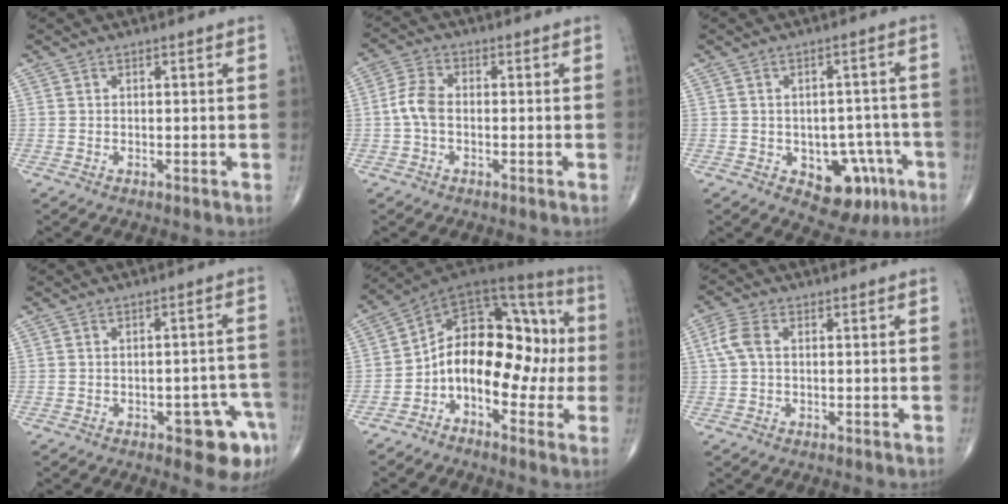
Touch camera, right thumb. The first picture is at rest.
{"total": 4.8, "force": [-0.7, 2.9, 3.7], "torque": [-0.077, 0.015, -0.020]}
{"total": 10.4, "force": [-4.3, 6.7, 6.7], "torque": [-0.041, 0.028, -0.045]}
{"total": 8.1, "force": [-4.0, 3.3, 6.2], "torque": [-0.047, 0.024, -0.043]}
{"total": 18.0, "force": [-2.2, 10.9, 14.1], "torque": [-0.170, 0.071, -0.045]}
{"total": 4.2, "force": [0.6, 2.6, 3.3], "torque": [-0.085, 0.014, 0.010]}